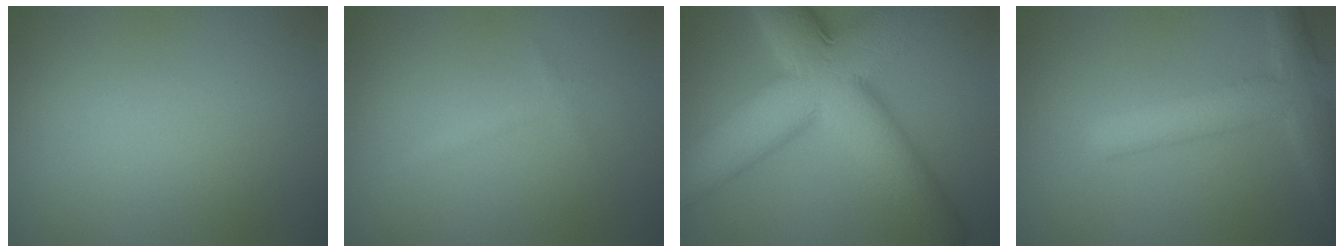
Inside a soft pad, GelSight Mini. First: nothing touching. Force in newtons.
{"total": 0.7, "press": 0.7, "slide": 0.1}
{"total": 13.8, "press": 13.8, "slide": 0.2}
{"total": 4.6, "press": 4.6, "slide": 0.2}